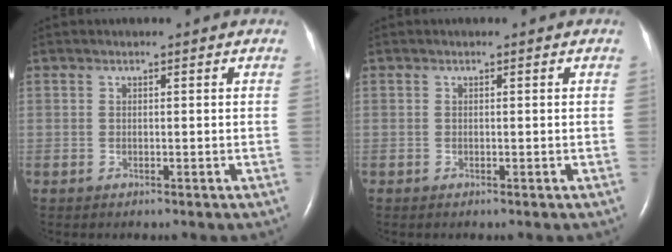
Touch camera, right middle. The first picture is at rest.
{"total": 0.0}